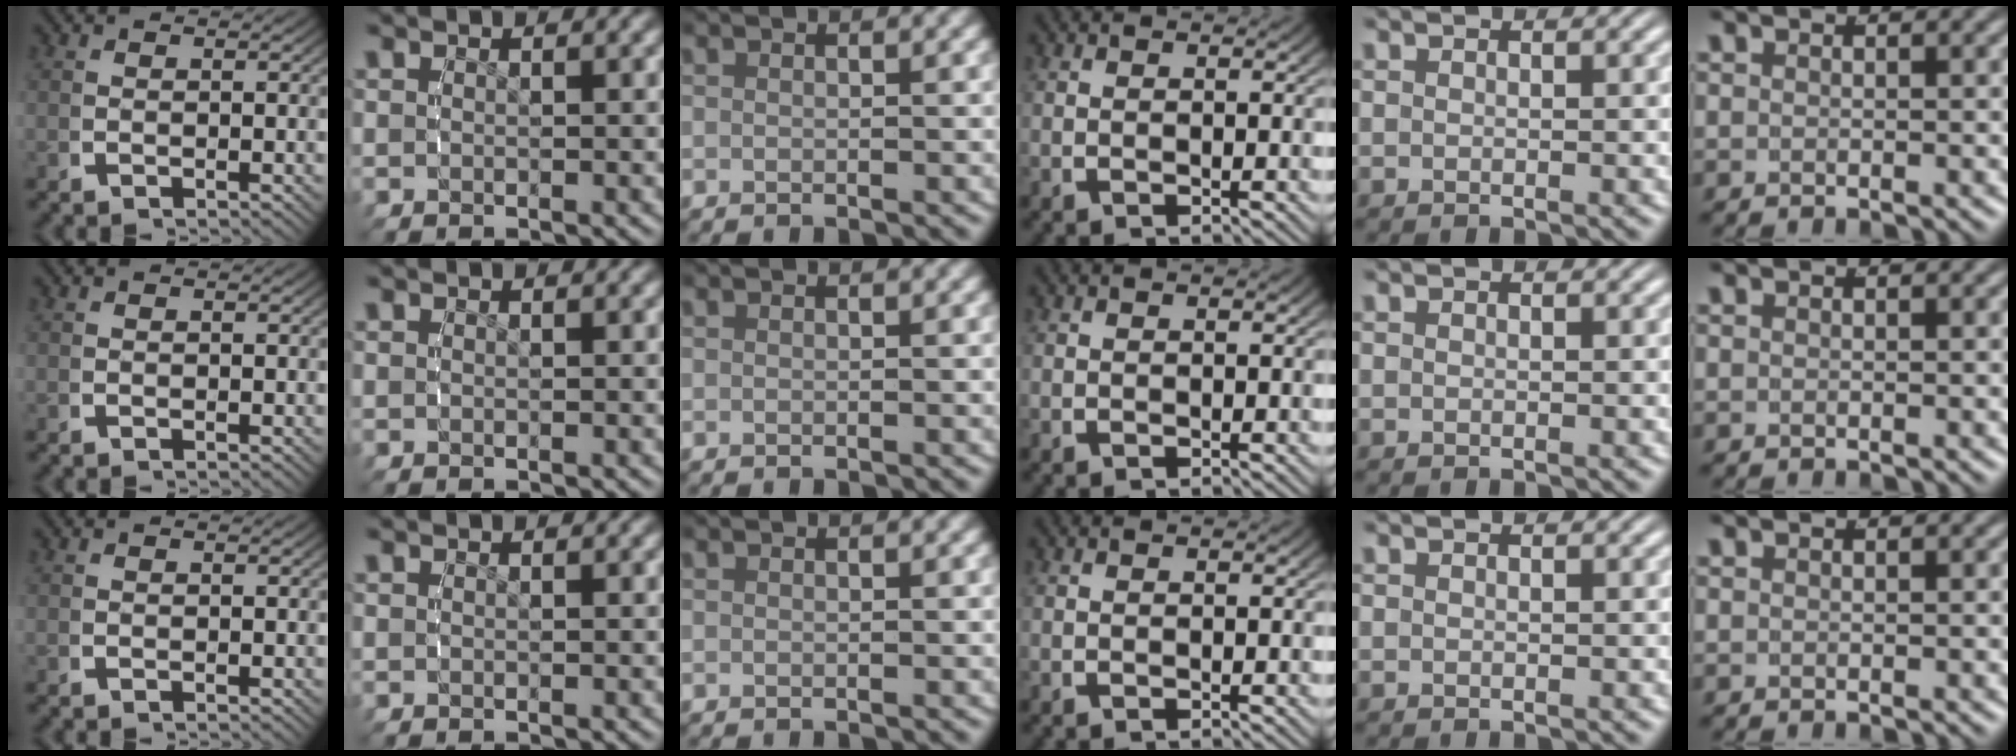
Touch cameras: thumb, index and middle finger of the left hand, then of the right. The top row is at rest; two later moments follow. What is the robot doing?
{"motion": "reach", "object": "air blower"}